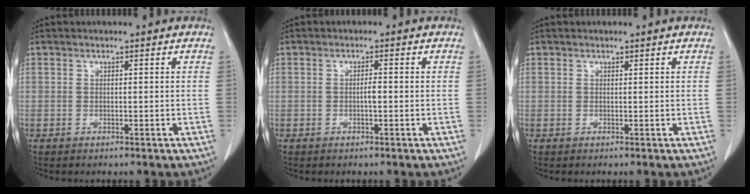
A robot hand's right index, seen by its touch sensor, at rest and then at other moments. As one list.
[{"total": 1.4, "force": [-0.2, 0.2, 1.4], "torque": [-0.025, 0.002, -0.005]}, {"total": 0.0}]